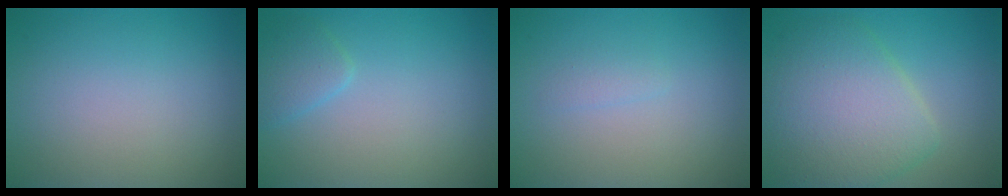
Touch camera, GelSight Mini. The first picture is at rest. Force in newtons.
{"total": 1.7, "press": 1.7, "slide": 0.1}
{"total": 0.7, "press": 0.7, "slide": 0.0}
{"total": 7.4, "press": 7.4, "slide": 0.1}